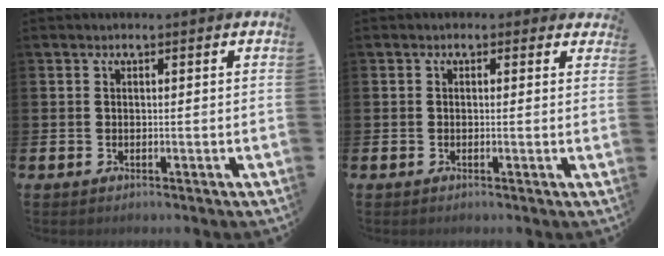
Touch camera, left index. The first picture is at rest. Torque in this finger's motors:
{"motor_torque": [0.90, -1.24, 0.22, 0.02]}